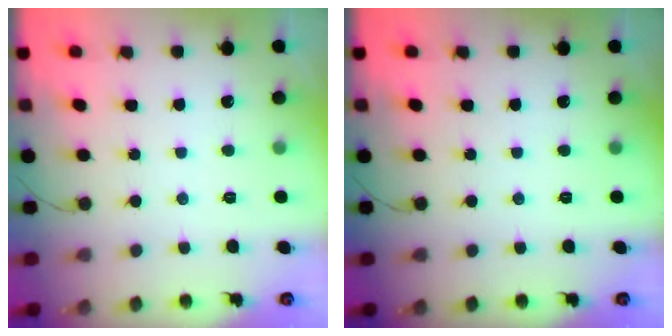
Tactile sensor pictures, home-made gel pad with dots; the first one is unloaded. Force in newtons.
{"total": 0.0}